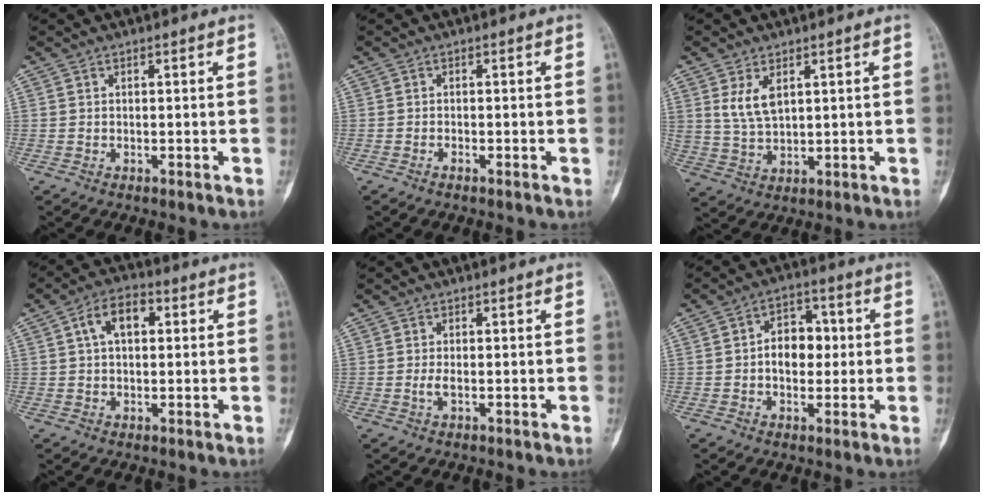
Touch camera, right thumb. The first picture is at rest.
{"total": 0.6, "force": [-0.5, 0.2, 0.3], "torque": [-0.007, 0.001, -0.009]}
{"total": 5.8, "force": [2.4, 3.1, 4.3], "torque": [-0.081, -0.013, 0.057]}
{"total": 7.2, "force": [1.8, 4.3, 5.5], "torque": [-0.089, 0.016, 0.024]}
{"total": 1.5, "force": [-0.3, 0.5, 1.3], "torque": [-0.033, -0.003, -0.005]}
{"total": 7.9, "force": [0.2, 5.6, 5.7], "torque": [-0.058, 0.020, -0.004]}